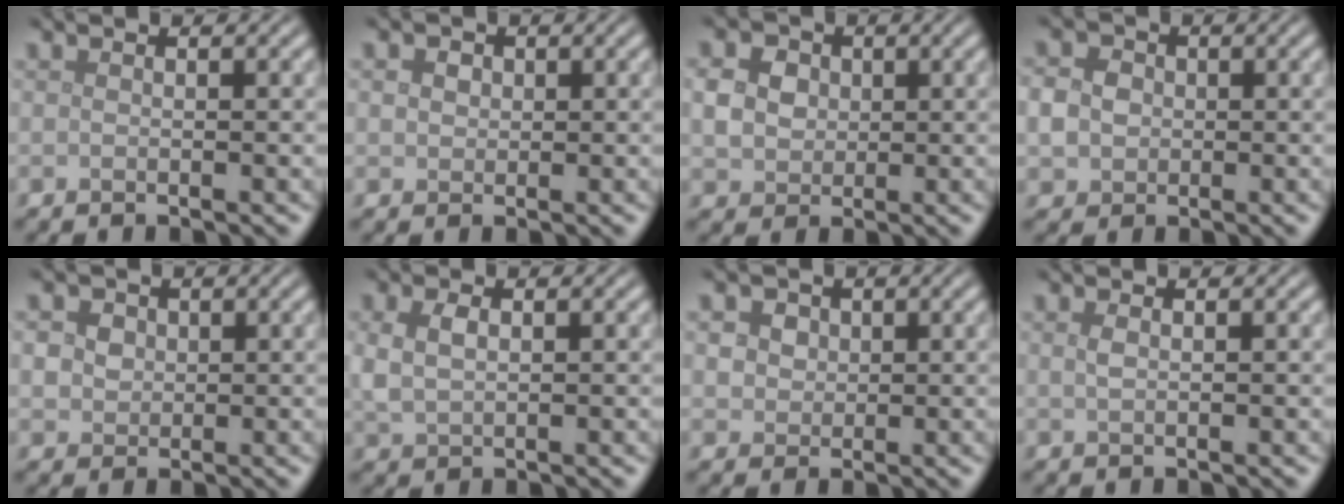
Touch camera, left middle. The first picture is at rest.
{"total": 1.7, "force": [0.6, 1.4, 0.7], "torque": [-0.011, 0.008, 0.003]}
{"total": 3.7, "force": [0.7, 3.1, 1.9], "torque": [-0.042, 0.009, 0.012]}
{"total": 3.1, "force": [0.0, 2.8, 1.4], "torque": [-0.025, 0.005, -0.003]}
{"total": 4.1, "force": [1.6, 3.3, 2.0], "torque": [-0.033, 0.017, 0.016]}
{"total": 2.4, "force": [0.5, 1.6, 1.7], "torque": [-0.044, 0.000, 0.014]}
{"total": 4.2, "force": [1.9, 3.2, 2.0], "torque": [-0.038, 0.012, 0.021]}
{"total": 0.7, "force": [0.3, 0.3, 0.6], "torque": [-0.013, 0.003, 0.006]}